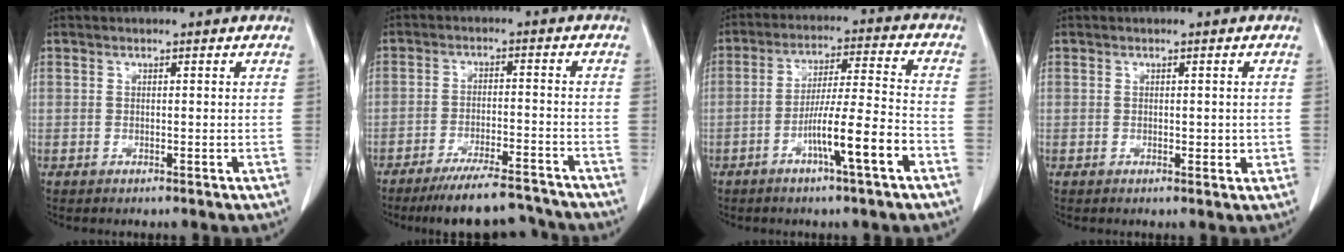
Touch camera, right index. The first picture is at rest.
{"total": 11.1, "force": [-10.2, 1.6, 4.1], "torque": [-0.059, 0.006, -0.156]}
{"total": 10.3, "force": [-4.8, -0.3, 9.1], "torque": [-0.161, 0.004, -0.083]}
{"total": 1.7, "force": [-0.2, 0.9, 1.5], "torque": [-0.020, -0.001, 0.001]}